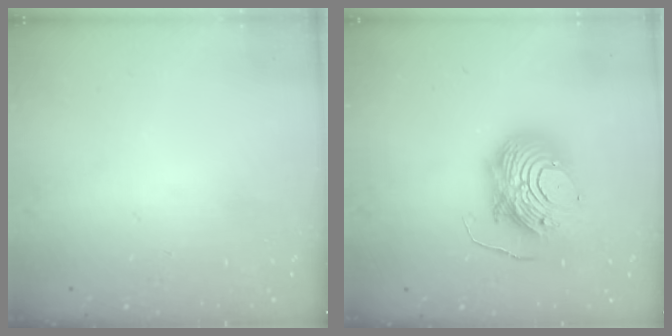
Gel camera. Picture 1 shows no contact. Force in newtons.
{"total": 12.9, "press": 12.8, "slide": 1.1}